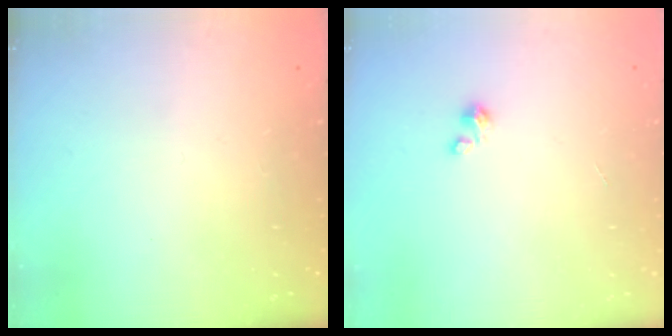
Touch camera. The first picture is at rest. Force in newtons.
{"total": 1.2, "press": 1.1, "slide": 0.1}